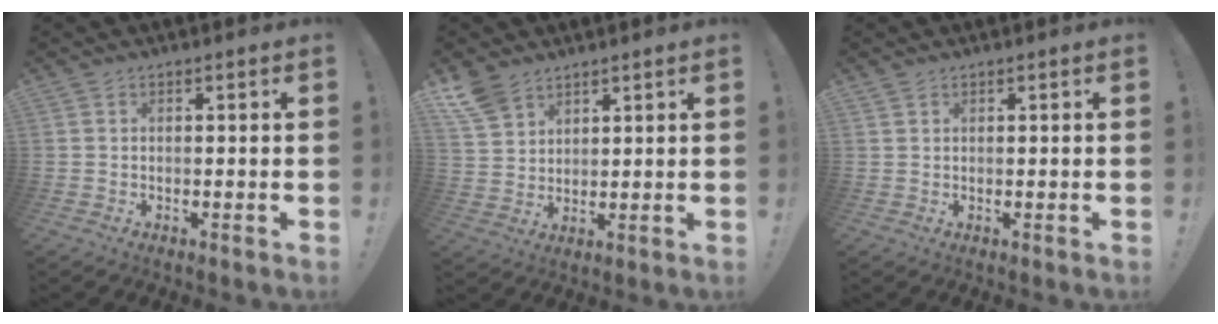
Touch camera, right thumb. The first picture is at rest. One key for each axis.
{"total": 7.8, "fx": 5.9, "fy": 4.4, "fz": 2.6, "tx": -0.055, "ty": -0.031, "tz": 0.119}
{"total": 1.0, "fx": 0.8, "fy": 0.5, "fz": 0.2, "tx": 0.005, "ty": -0.004, "tz": 0.014}